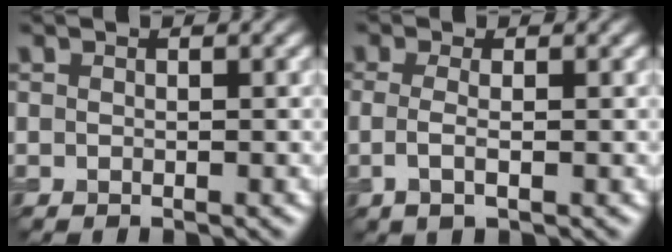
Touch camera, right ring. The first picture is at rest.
{"total": 1.7, "force": [-0.2, 0.6, 1.6], "torque": [-0.038, -0.006, -0.006]}